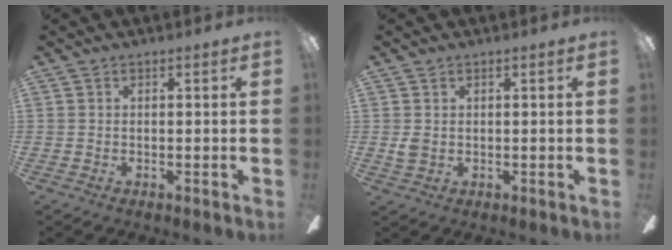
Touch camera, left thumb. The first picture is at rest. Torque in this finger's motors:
{"motor_torque": [0.29, 0.59, 0.07, -0.34, 0.01]}